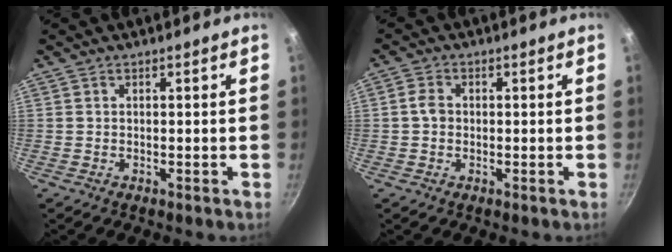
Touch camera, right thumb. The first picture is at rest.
{"total": 2.8, "force": [-0.1, 2.2, 1.7], "torque": [-0.028, 0.009, -0.007]}